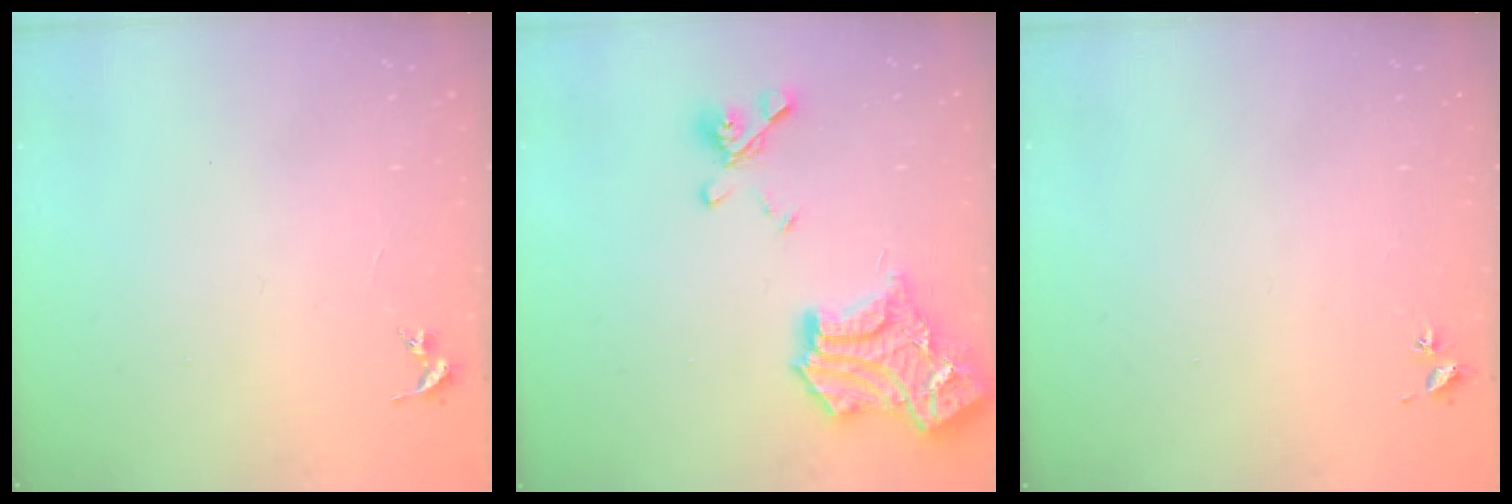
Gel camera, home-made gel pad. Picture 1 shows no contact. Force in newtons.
{"total": 22.9, "press": 22.8, "slide": 2.3}
{"total": 2.0, "press": 2.0, "slide": 0.3}